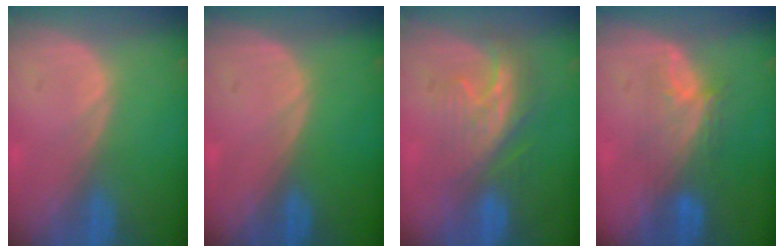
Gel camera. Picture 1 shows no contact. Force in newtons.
{"total": 0.0}
{"total": 8.8, "press": 7.5, "slide": 4.6}
{"total": 5.4, "press": 5.3, "slide": 1.5}